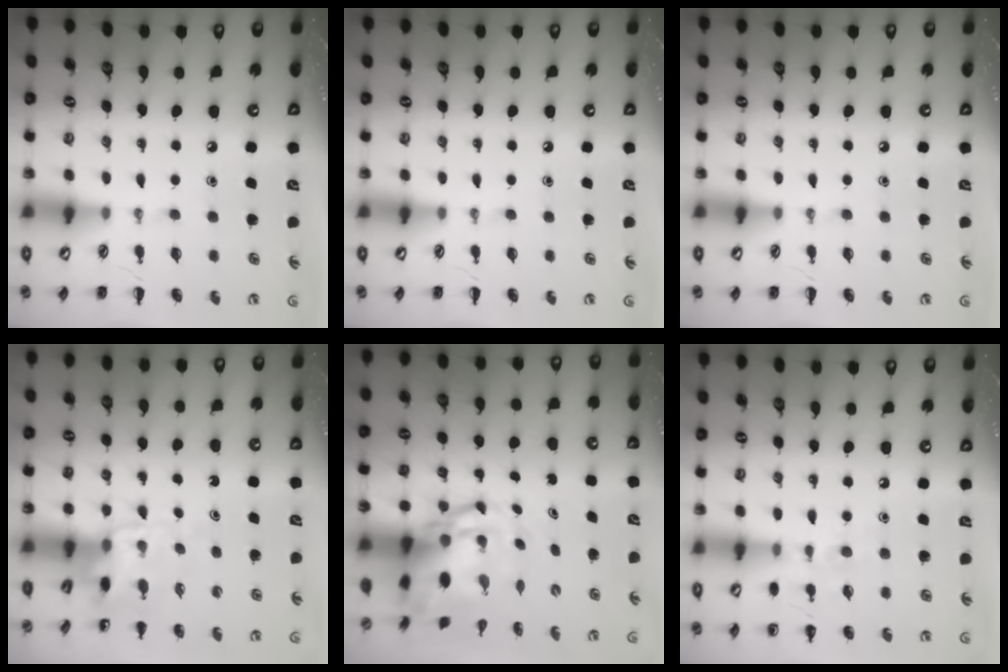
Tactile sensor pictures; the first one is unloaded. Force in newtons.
{"total": 0.0}
{"total": 0.0}
{"total": 4.6, "press": 4.6, "slide": 0.5}
{"total": 6.7, "press": 6.4, "slide": 1.9}
{"total": 7.1, "press": 7.0, "slide": 1.1}